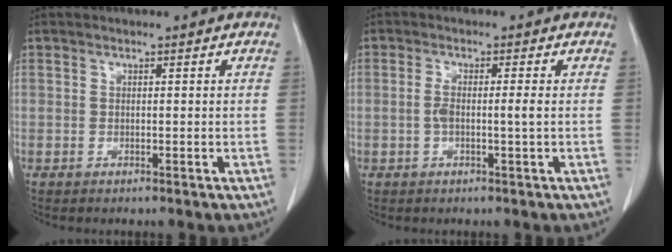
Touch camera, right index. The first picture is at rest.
{"total": 2.9, "force": [-0.3, 0.2, 2.9], "torque": [-0.059, 0.003, -0.003]}